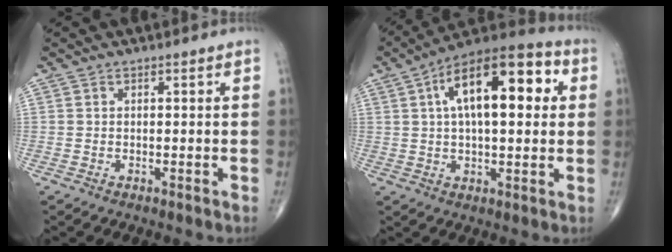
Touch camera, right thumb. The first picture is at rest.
{"total": 19.4, "force": [4.8, 8.7, 16.7], "torque": [-0.240, 0.023, 0.063]}